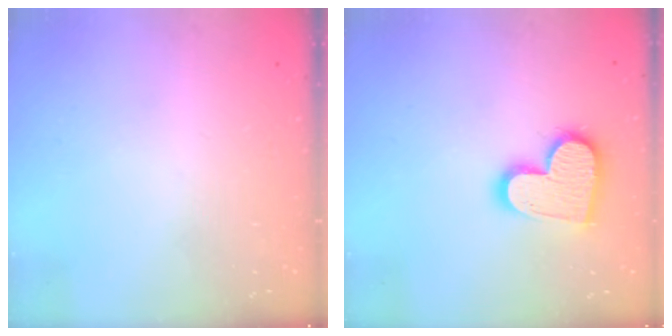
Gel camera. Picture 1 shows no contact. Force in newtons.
{"total": 14.9, "press": 14.8, "slide": 1.1}